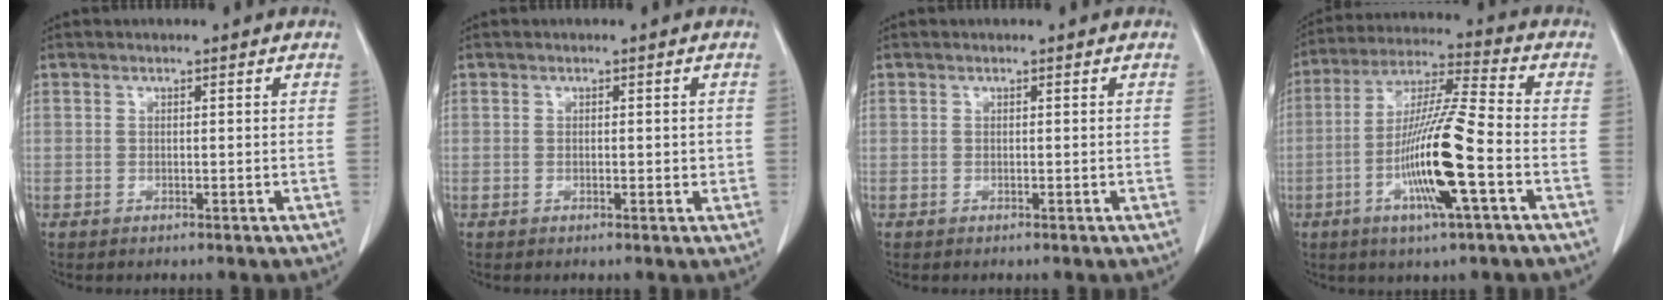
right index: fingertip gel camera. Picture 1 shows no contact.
{"total": 1.3, "force": [0.1, 0.7, 1.1], "torque": [-0.012, 0.002, 0.004]}
{"total": 0.0}
{"total": 14.4, "force": [-4.4, 0.2, 13.7], "torque": [-0.267, -0.005, -0.084]}